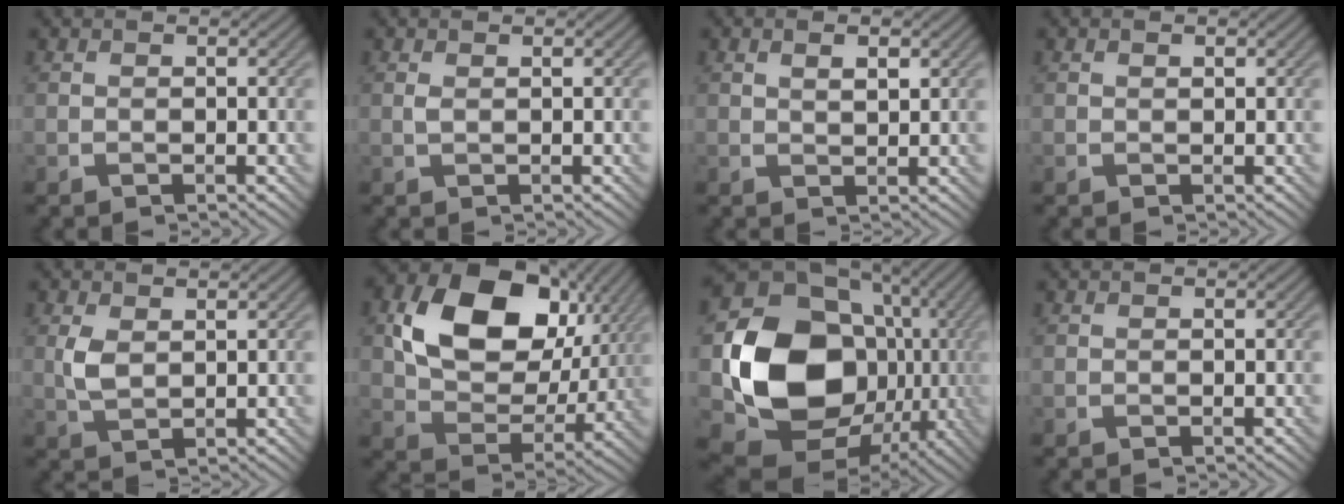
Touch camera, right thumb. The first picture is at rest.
{"total": 0.7, "force": [0.3, 0.3, 0.6], "torque": [-0.017, 0.001, 0.005]}
{"total": 2.3, "force": [1.0, 1.0, 1.8], "torque": [-0.026, -0.004, 0.021]}
{"total": 0.5, "force": [0.3, 0.3, 0.3], "torque": [-0.004, 0.000, 0.004]}
{"total": 2.9, "force": [0.9, 1.6, 2.3], "torque": [-0.059, 0.000, 0.021]}
{"total": 15.2, "force": [5.1, 10.8, 9.4], "torque": [-0.184, 0.000, 0.098]}
{"total": 18.4, "force": [-0.9, 14.9, 10.8], "torque": [-0.205, -0.054, -0.003]}
{"total": 0.0}